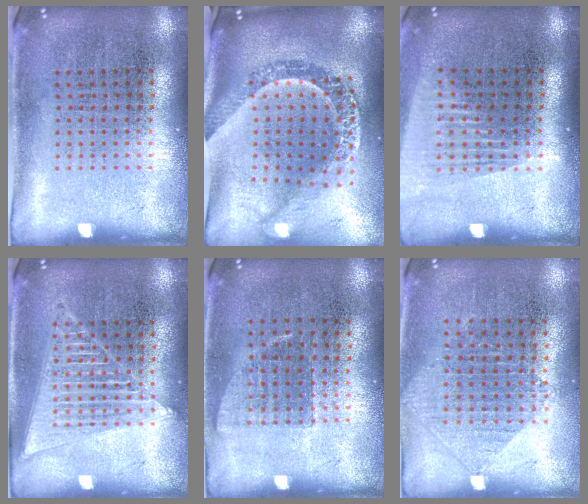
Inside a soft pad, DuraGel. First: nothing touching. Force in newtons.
{"total": 3.0, "press": 2.3, "slide": 1.9}
{"total": 1.4, "press": 1.2, "slide": 0.7}
{"total": 1.5, "press": 1.5, "slide": 0.1}
{"total": 0.6, "press": 0.6, "slide": 0.1}
{"total": 0.9, "press": 0.9, "slide": 0.2}